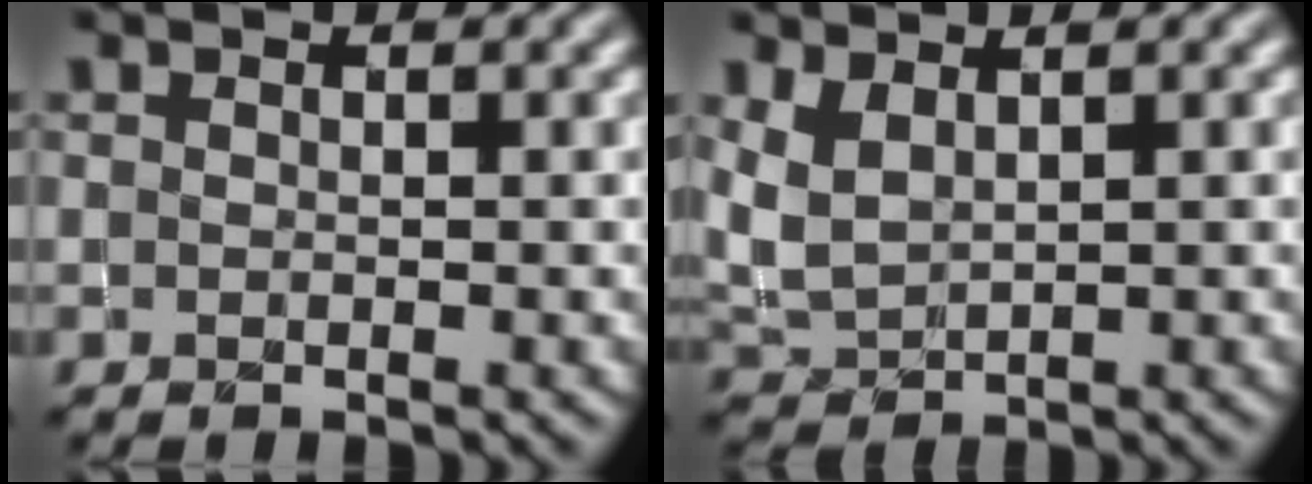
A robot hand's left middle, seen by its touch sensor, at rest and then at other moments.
{"total": 3.1, "force": [1.4, 1.6, 2.2], "torque": [-0.059, 0.002, 0.032]}